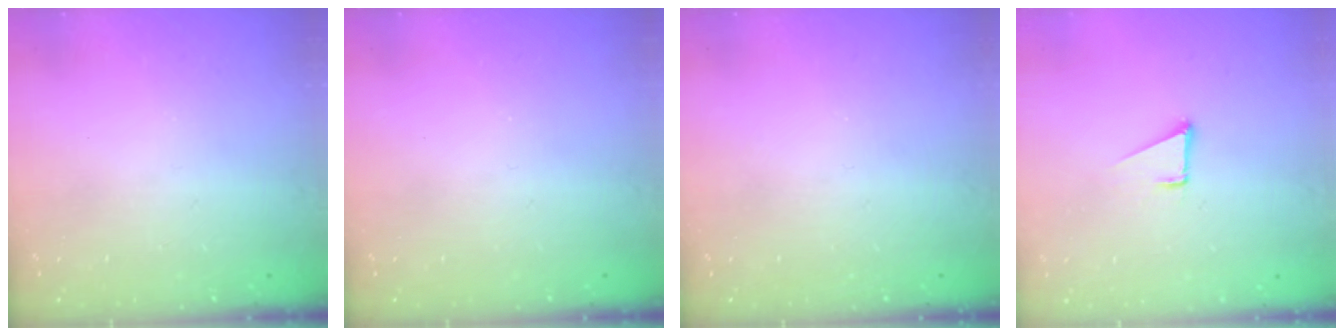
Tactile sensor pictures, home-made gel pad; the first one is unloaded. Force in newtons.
{"total": 0.0}
{"total": 0.0}
{"total": 1.7, "press": 1.7, "slide": 0.1}